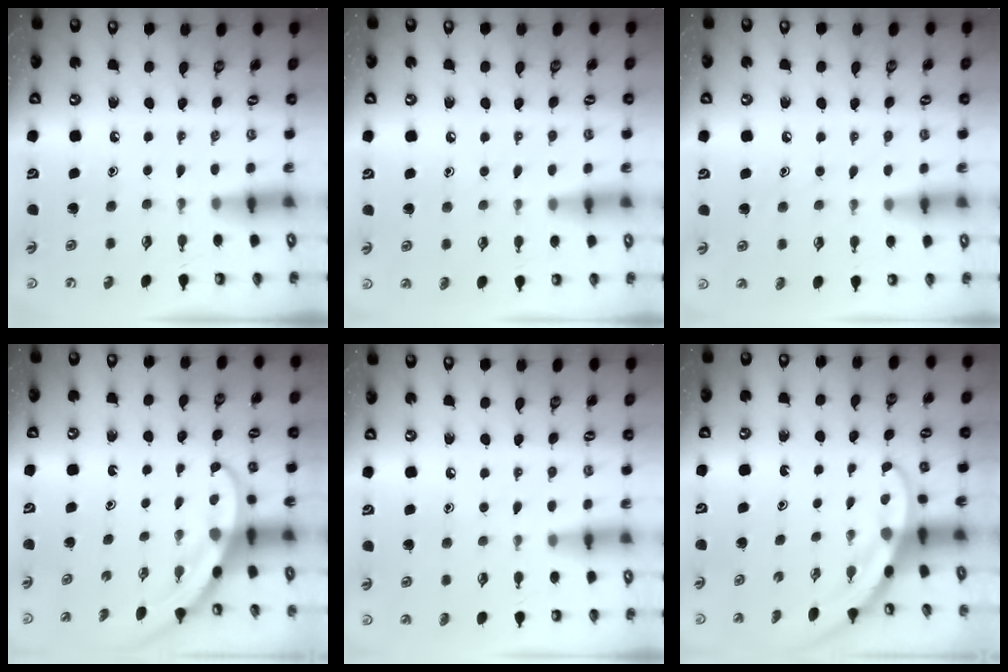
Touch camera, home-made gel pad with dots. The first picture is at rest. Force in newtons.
{"total": 6.1, "press": 6.0, "slide": 0.7}
{"total": 6.1, "press": 6.1, "slide": 0.6}
{"total": 3.6, "press": 3.6, "slide": 0.4}
{"total": 4.1, "press": 4.1, "slide": 0.4}
{"total": 2.9, "press": 2.9, "slide": 0.1}